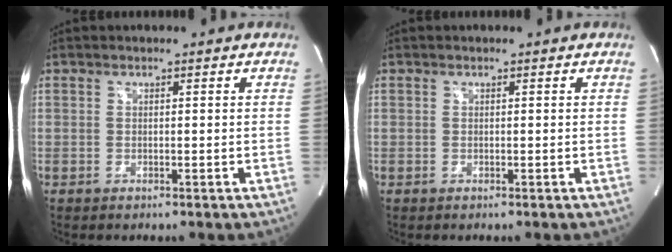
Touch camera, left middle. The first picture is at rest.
{"total": 0.0}